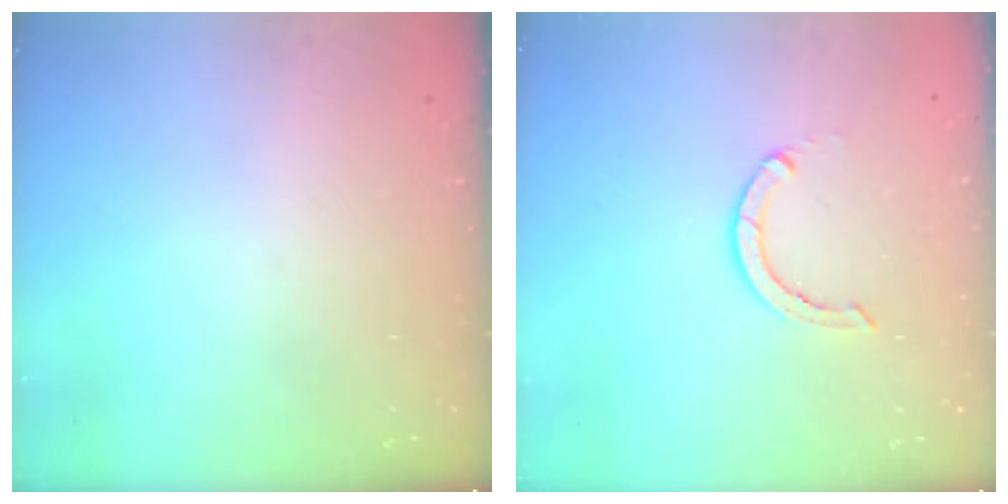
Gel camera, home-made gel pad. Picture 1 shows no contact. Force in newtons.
{"total": 2.9, "press": 2.9, "slide": 0.1}